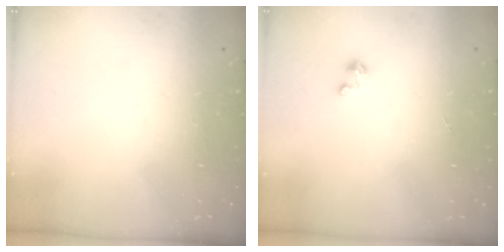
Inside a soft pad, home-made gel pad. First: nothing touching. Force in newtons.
{"total": 0.8, "press": 0.7, "slide": 0.3}